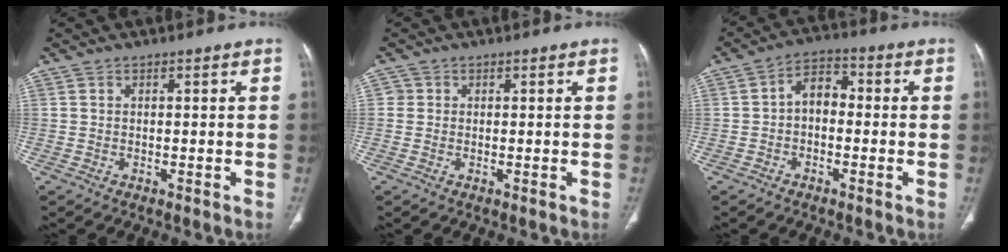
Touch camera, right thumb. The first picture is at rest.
{"total": 1.1, "force": [0.1, 1.1, 0.1], "torque": [0.005, 0.003, 0.001]}
{"total": 5.7, "force": [-0.6, 3.9, 4.1], "torque": [-0.051, 0.026, -0.023]}